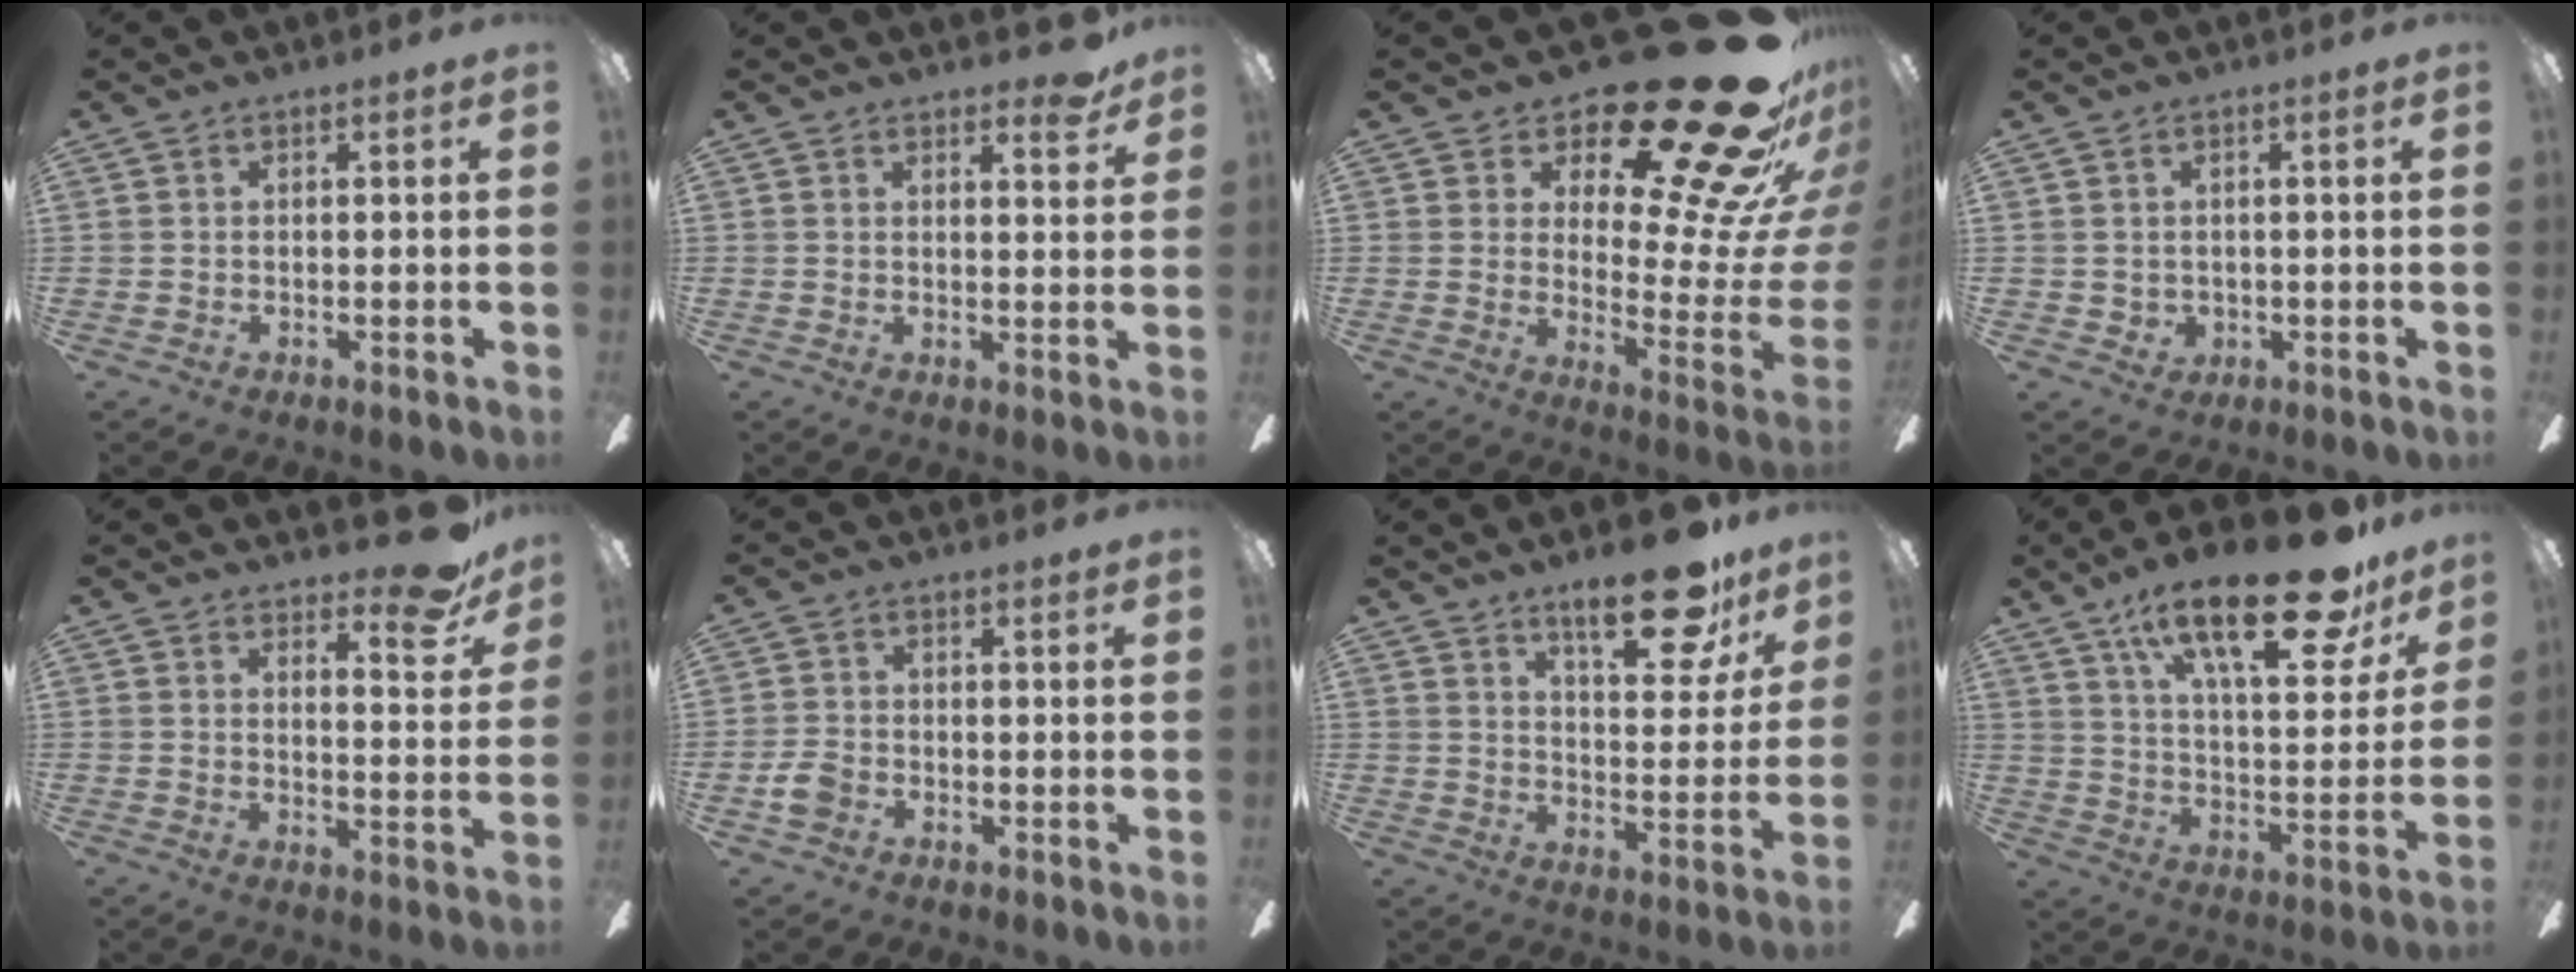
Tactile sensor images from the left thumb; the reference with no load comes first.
{"total": 4.6, "force": [3.6, 1.2, 2.6], "torque": [-0.028, -0.021, 0.058]}
{"total": 29.8, "force": [19.5, 9.9, 20.2], "torque": [-0.240, -0.157, 0.340]}
{"total": 2.0, "force": [0.8, 1.8, 0.3], "torque": [-0.002, -0.003, 0.013]}
{"total": 10.7, "force": [8.1, 3.2, 6.2], "torque": [-0.075, -0.051, 0.138]}
{"total": 4.2, "force": [-1.9, 3.0, 2.3], "torque": [-0.047, 0.010, -0.037]}
{"total": 17.3, "force": [12.4, 5.7, 10.6], "torque": [-0.150, -0.068, 0.201]}
{"total": 26.6, "force": [17.5, 8.8, 18.0], "torque": [-0.275, -0.106, 0.283]}